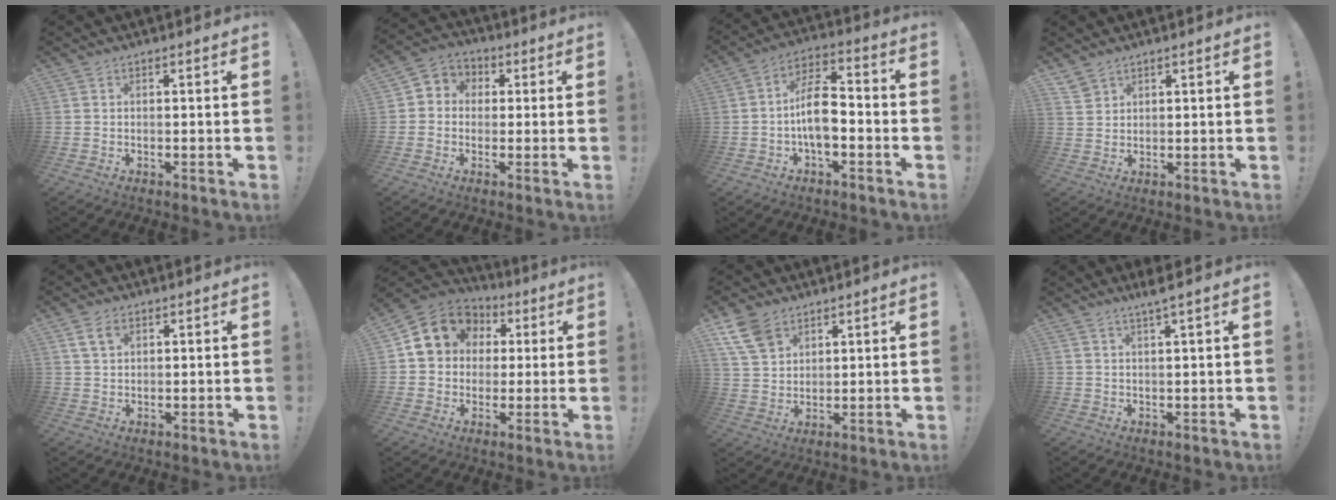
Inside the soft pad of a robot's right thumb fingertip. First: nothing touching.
{"total": 6.0, "force": [-0.6, 5.7, 1.7], "torque": [-0.017, 0.009, -0.007]}
{"total": 11.7, "force": [-2.4, 6.5, 9.4], "torque": [-0.172, 0.024, -0.040]}
{"total": 3.3, "force": [2.8, 1.6, 0.7], "torque": [-0.019, -0.015, 0.055]}
{"total": 4.1, "force": [2.1, 2.5, 2.5], "torque": [-0.042, -0.002, 0.039]}
{"total": 13.6, "force": [4.1, 11.6, 5.9], "torque": [-0.080, -0.012, 0.086]}
{"total": 9.9, "force": [6.3, 6.3, 4.5], "torque": [-0.092, -0.025, 0.125]}
{"total": 3.8, "force": [2.5, -0.8, 2.8], "torque": [-0.054, -0.008, 0.040]}